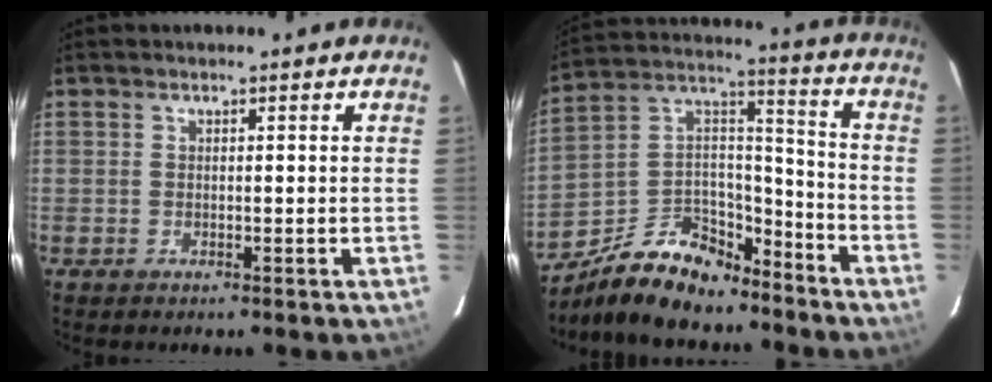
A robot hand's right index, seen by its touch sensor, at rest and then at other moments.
{"total": 17.1, "force": [-12.7, 8.2, 7.9], "torque": [-0.172, 0.047, -0.207]}